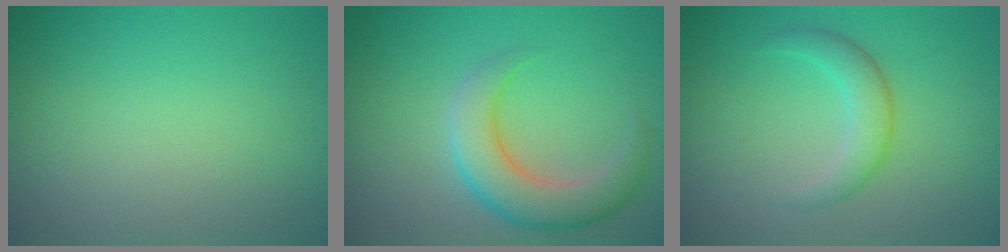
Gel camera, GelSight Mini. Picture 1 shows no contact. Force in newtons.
{"total": 5.3, "press": 5.3, "slide": 0.4}
{"total": 2.8, "press": 2.8, "slide": 0.1}